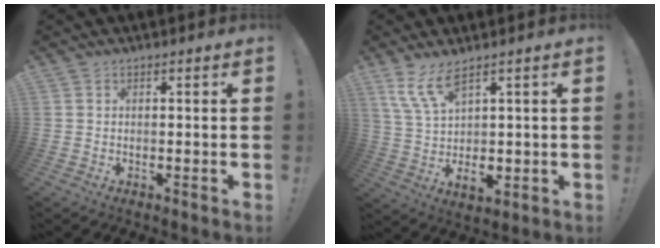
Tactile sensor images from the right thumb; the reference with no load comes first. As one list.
[{"total": 10.0, "force": [4.0, 3.7, 8.4], "torque": [-0.159, -0.027, 0.079]}]